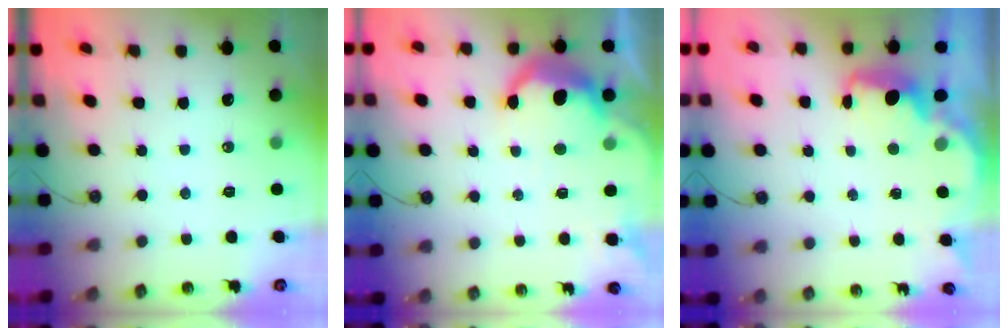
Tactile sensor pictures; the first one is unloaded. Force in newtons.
{"total": 11.1, "press": 11.0, "slide": 0.6}
{"total": 2.1, "press": 2.0, "slide": 0.7}